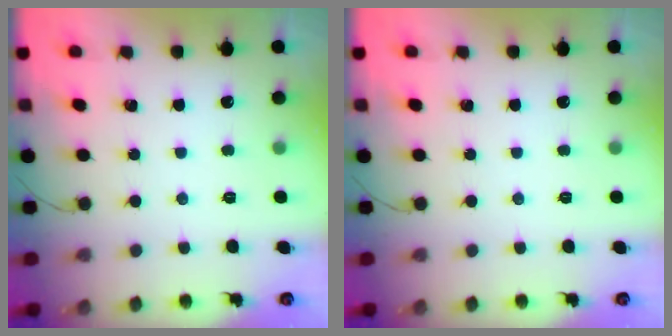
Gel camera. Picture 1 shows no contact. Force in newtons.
{"total": 0.0}